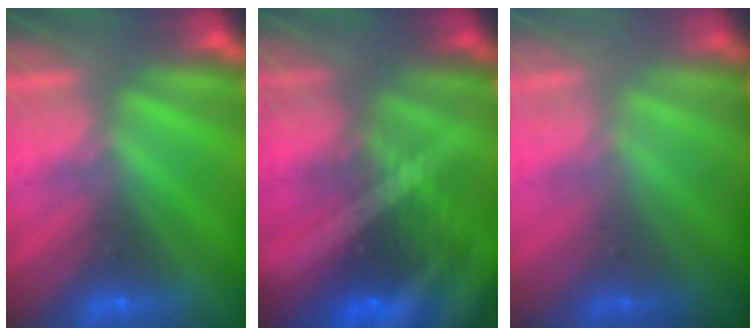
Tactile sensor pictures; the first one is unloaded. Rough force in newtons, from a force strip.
{"total": 7.7}
{"total": 2.3}